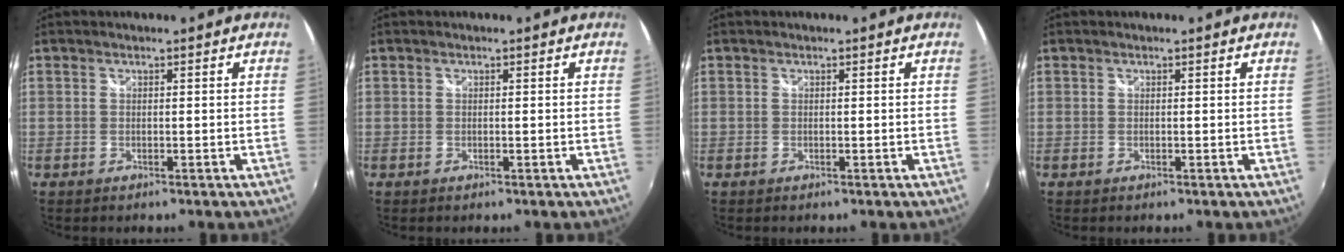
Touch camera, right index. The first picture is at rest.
{"total": 0.0}
{"total": 0.0}
{"total": 0.0}